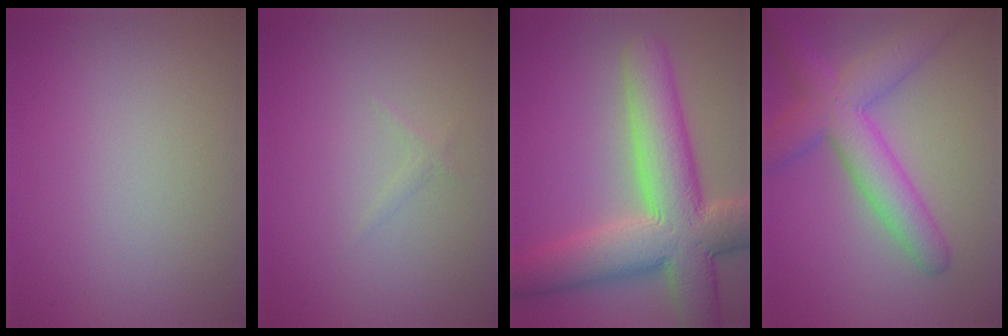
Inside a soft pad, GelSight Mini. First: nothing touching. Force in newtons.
{"total": 0.5, "press": 0.5, "slide": 0.0}
{"total": 11.0, "press": 11.0, "slide": 0.8}
{"total": 6.3, "press": 6.3, "slide": 0.2}